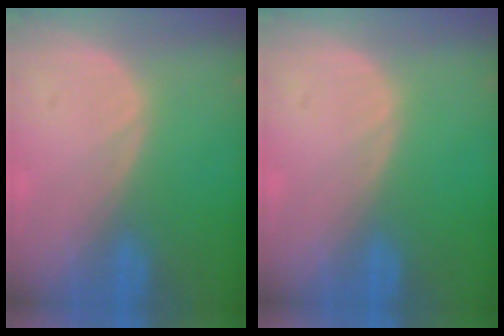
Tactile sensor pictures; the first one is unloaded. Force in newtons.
{"total": 0.0}